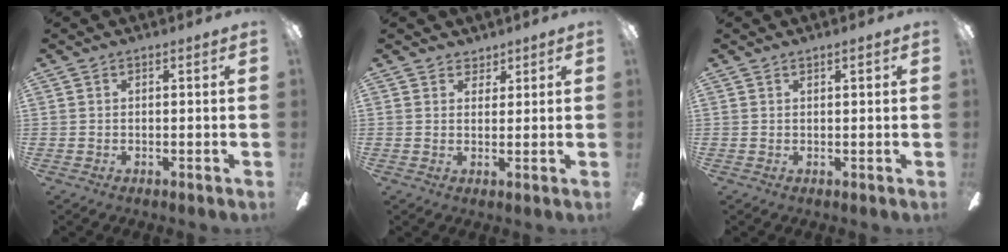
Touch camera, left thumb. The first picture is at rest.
{"total": 2.8, "force": [2.3, 1.6, 0.0], "torque": [0.010, -0.010, 0.041]}
{"total": 1.1, "force": [0.8, 0.1, 0.7], "torque": [-0.016, 0.000, 0.014]}